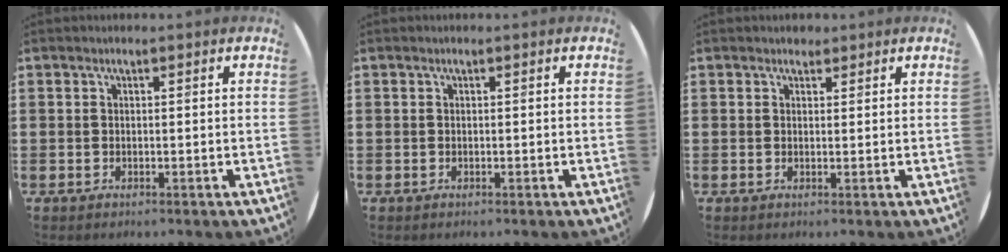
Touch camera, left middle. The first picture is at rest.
{"total": 0.0}
{"total": 1.0, "force": [0.9, 0.4, -0.1], "torque": [0.009, -0.001, 0.016]}